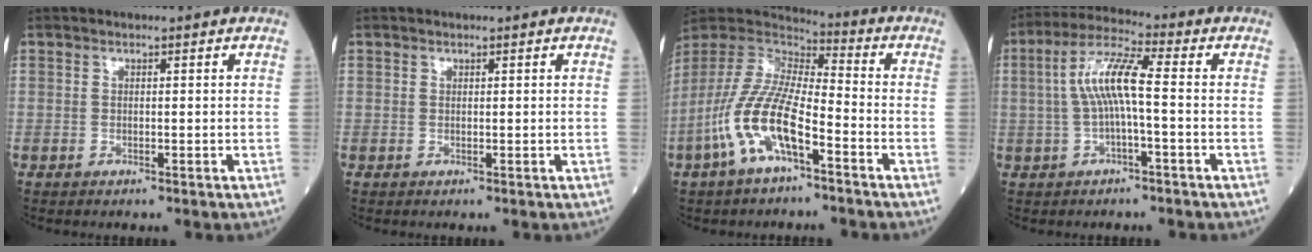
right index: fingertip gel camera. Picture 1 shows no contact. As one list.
[{"total": 0.0}, {"total": 13.6, "force": [-6.0, 3.8, 11.6], "torque": [-0.257, 0.000, -0.119]}, {"total": 7.9, "force": [0.0, 0.9, 7.9], "torque": [-0.158, 0.024, -0.005]}]